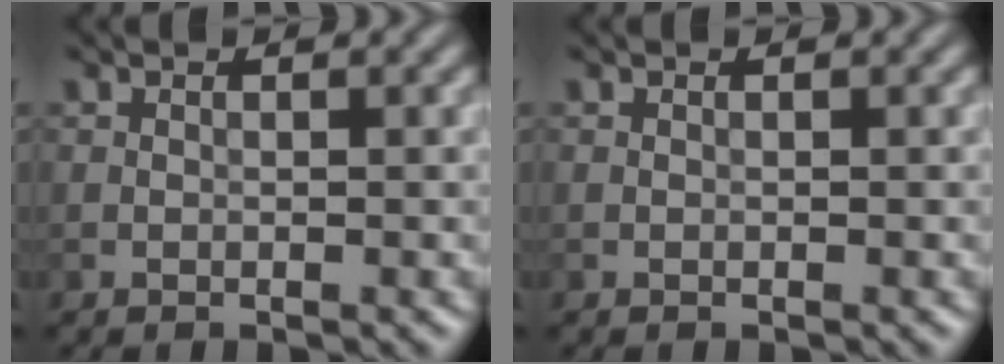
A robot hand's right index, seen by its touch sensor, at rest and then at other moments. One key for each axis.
{"total": 0.0}